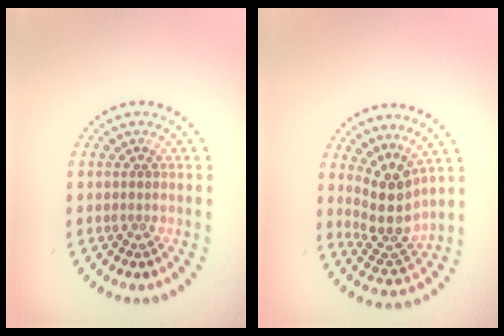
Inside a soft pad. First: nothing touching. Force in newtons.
{"total": 4.0, "press": 3.0, "slide": 2.7}